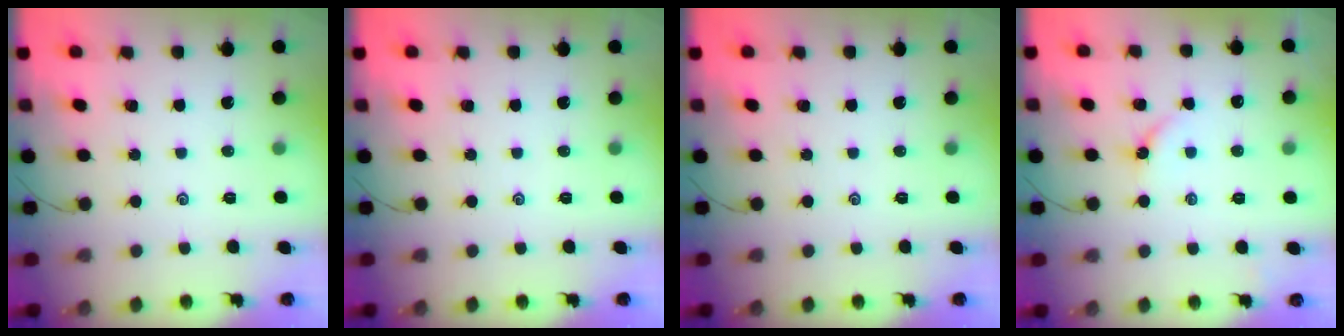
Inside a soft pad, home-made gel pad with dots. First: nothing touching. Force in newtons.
{"total": 0.0}
{"total": 0.0}
{"total": 2.7, "press": 2.6, "slide": 0.6}